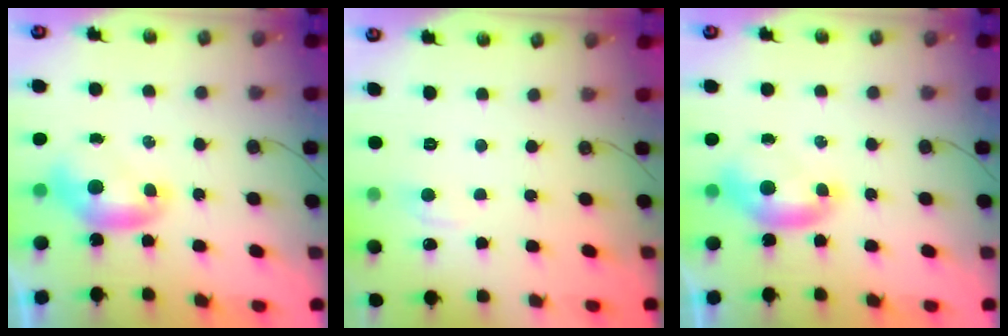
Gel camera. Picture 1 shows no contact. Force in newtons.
{"total": 0.8, "press": 0.2, "slide": 0.7}
{"total": 0.7, "press": 0.4, "slide": 0.5}